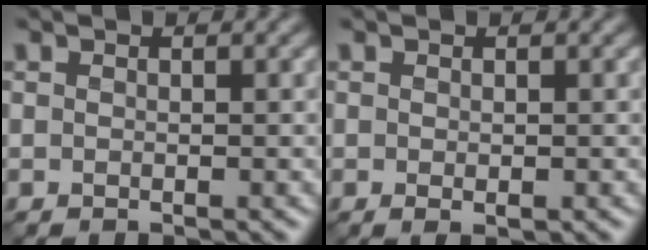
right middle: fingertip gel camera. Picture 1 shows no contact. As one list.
[{"total": 0.9, "force": [-0.2, 0.4, 0.7], "torque": [-0.014, 0.001, -0.003]}]